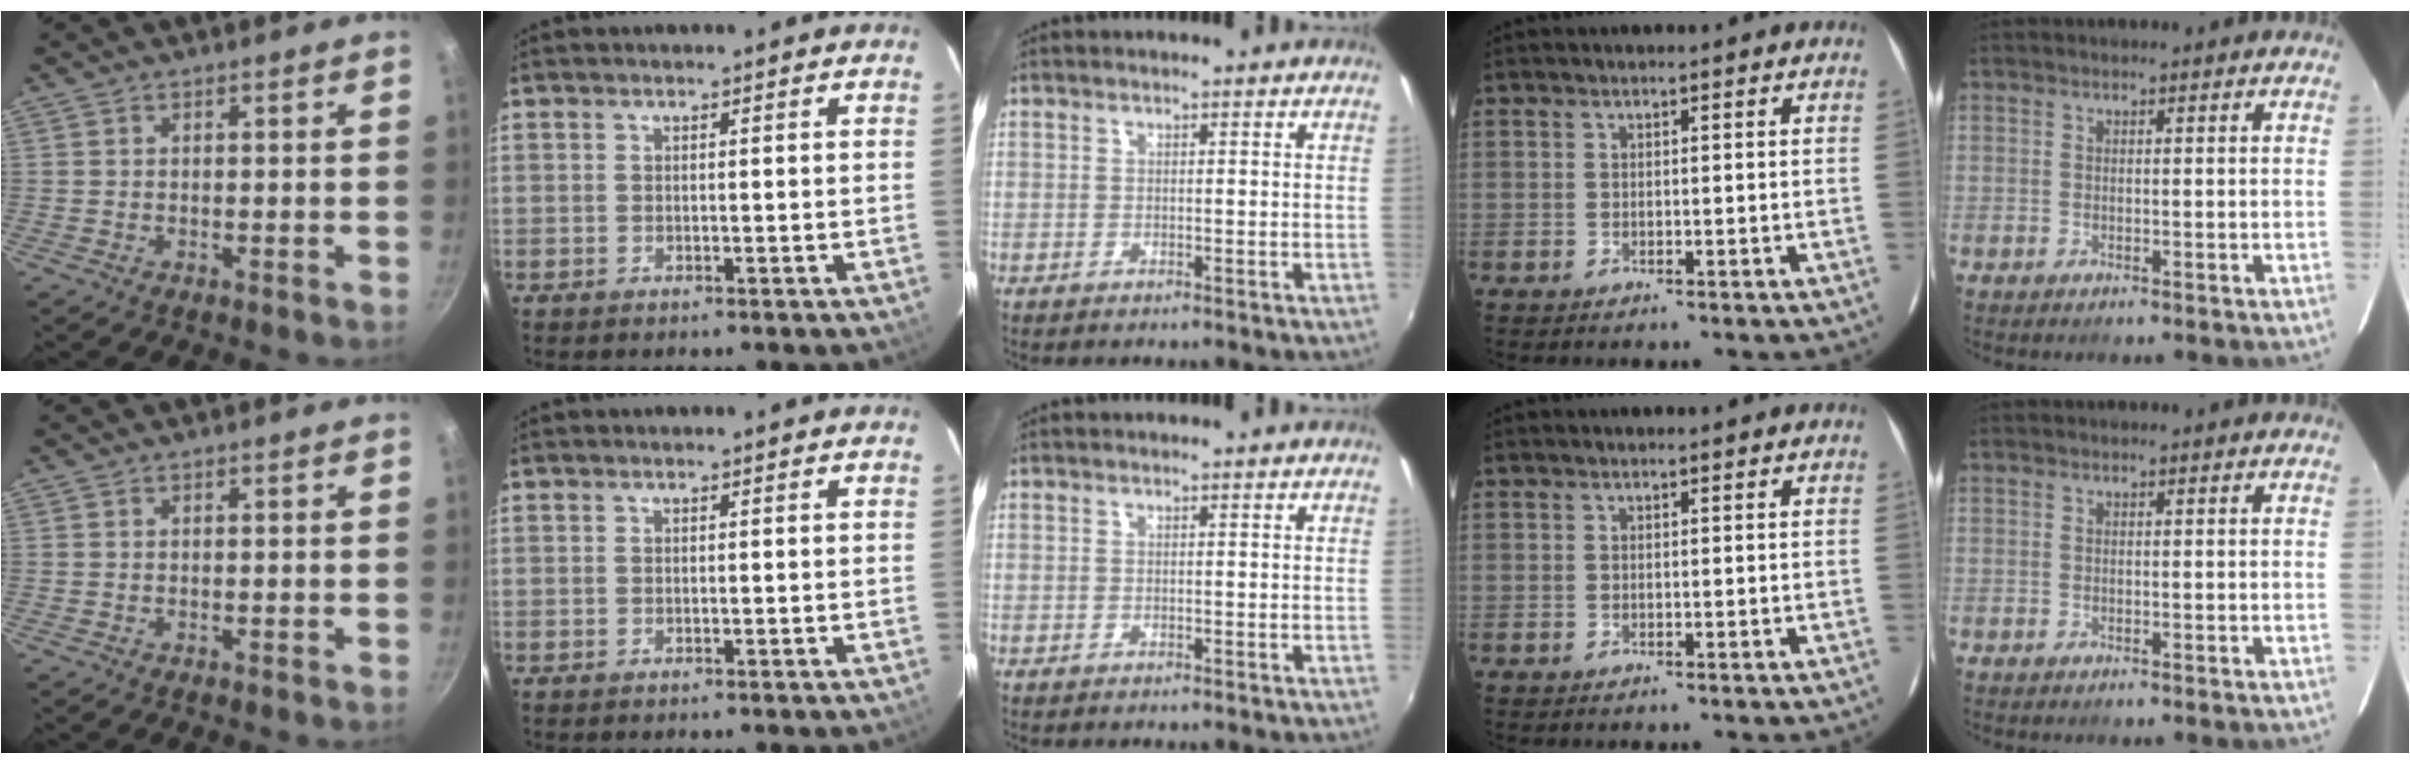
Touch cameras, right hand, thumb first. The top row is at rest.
{}